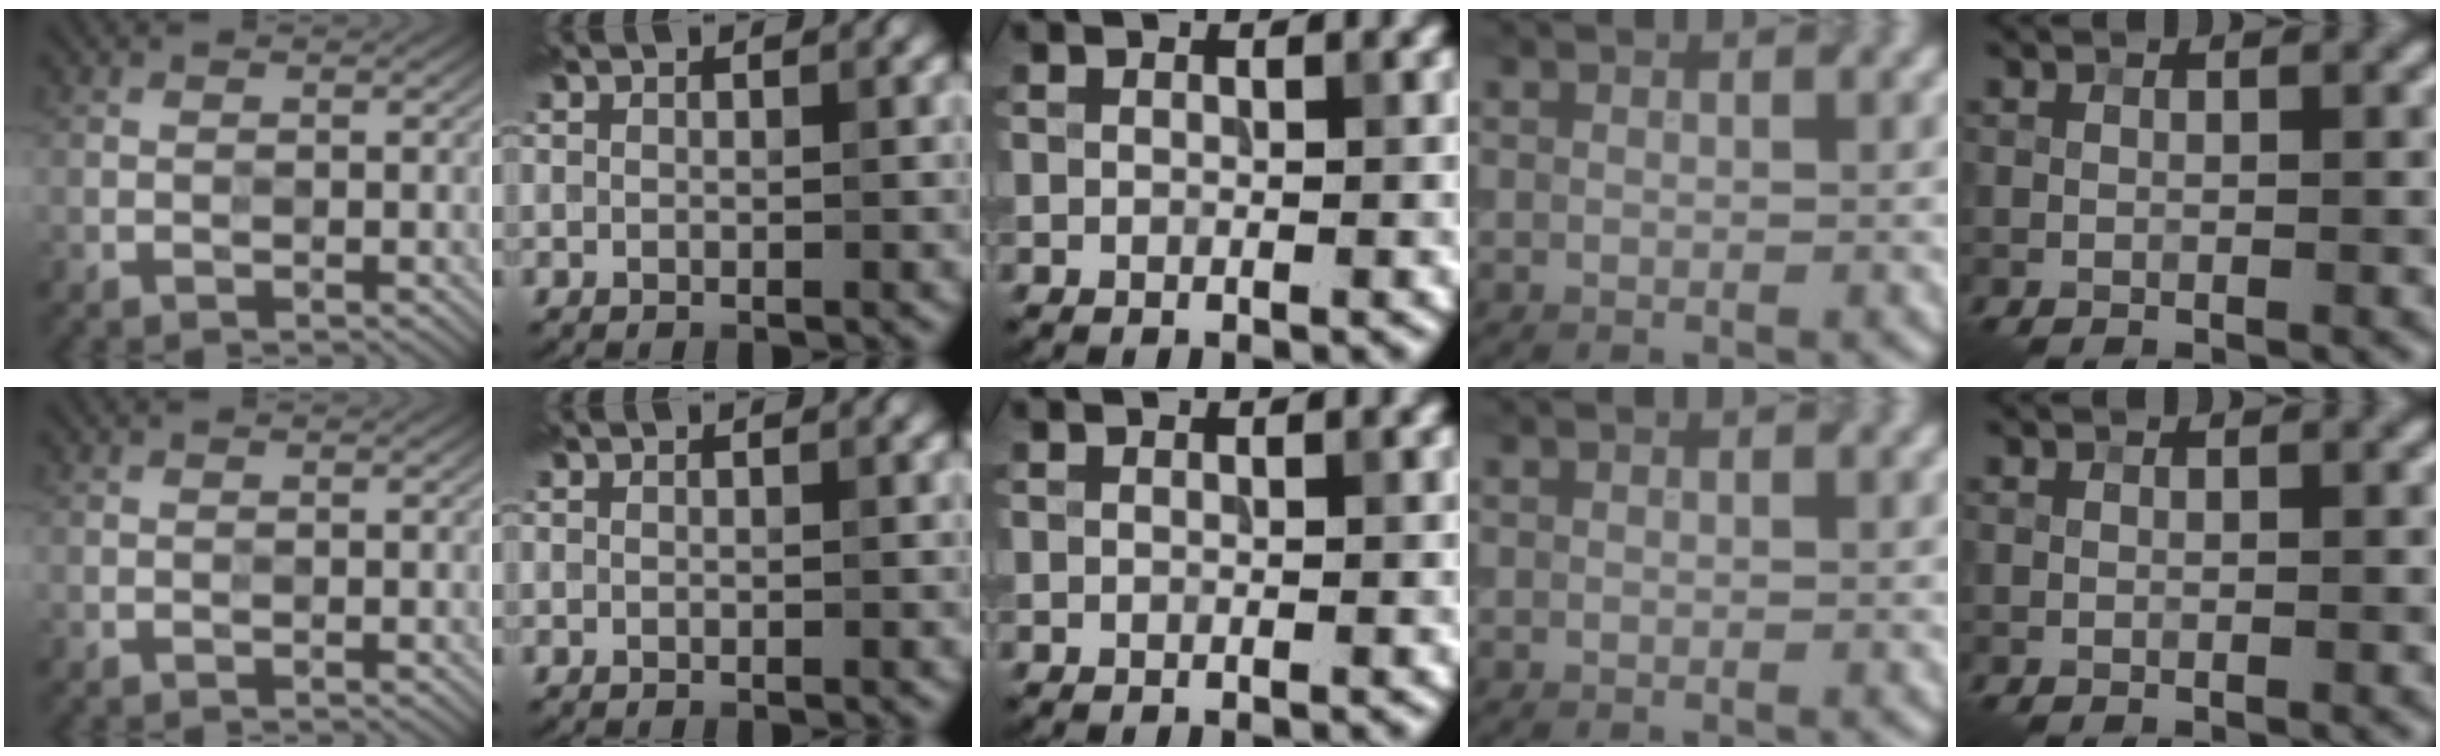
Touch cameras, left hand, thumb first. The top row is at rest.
{}